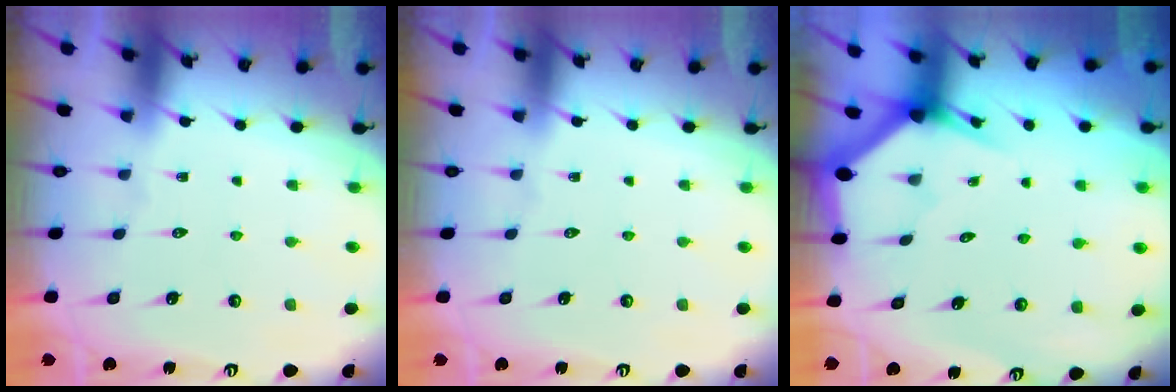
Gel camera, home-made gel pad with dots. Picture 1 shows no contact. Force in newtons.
{"total": 0.0}
{"total": 2.8, "press": 2.8, "slide": 0.2}